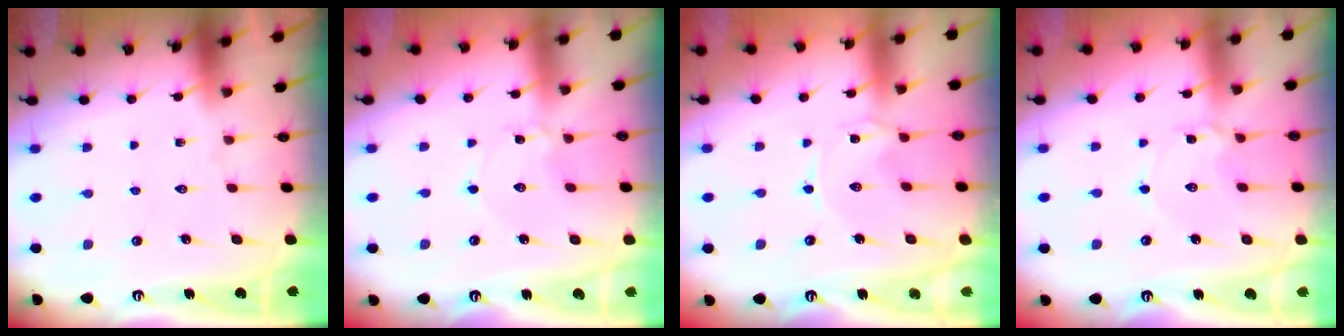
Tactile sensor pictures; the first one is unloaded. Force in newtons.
{"total": 0.8, "press": 0.8, "slide": 0.1}
{"total": 0.0}
{"total": 3.1, "press": 3.1, "slide": 0.4}